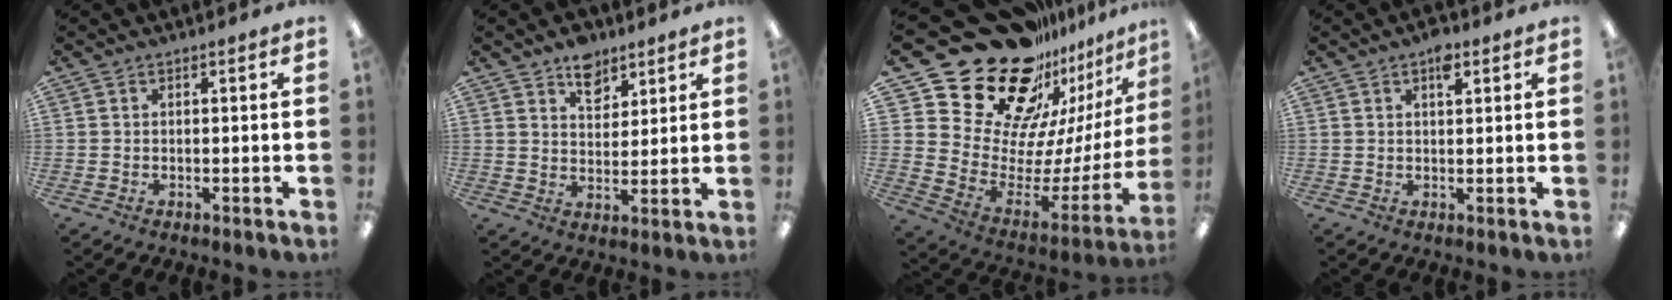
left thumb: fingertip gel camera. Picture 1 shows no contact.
{"total": 7.1, "force": [5.2, 4.1, 2.5], "torque": [-0.027, -0.024, 0.090]}
{"total": 30.4, "force": [21.5, 15.8, 14.5], "torque": [-0.234, -0.188, 0.423]}
{"total": 3.7, "force": [2.0, 1.7, 2.6], "torque": [-0.032, -0.005, 0.029]}